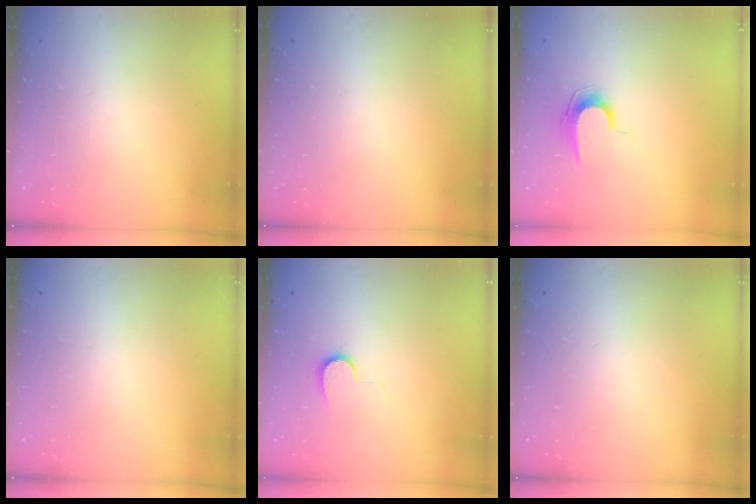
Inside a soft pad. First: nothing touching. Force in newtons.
{"total": 0.0}
{"total": 8.0, "press": 8.0, "slide": 0.8}
{"total": 0.0}
{"total": 8.0, "press": 7.9, "slide": 0.7}
{"total": 0.0}